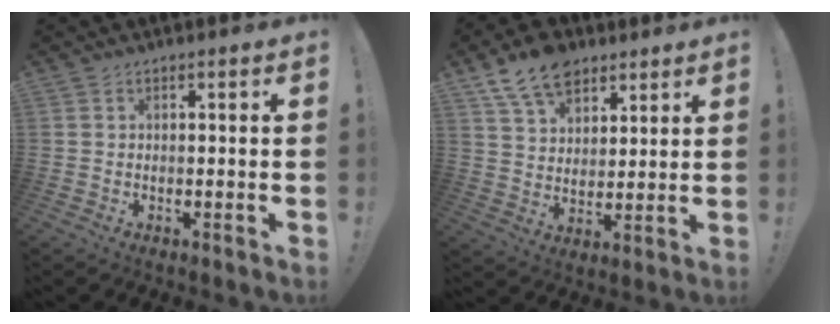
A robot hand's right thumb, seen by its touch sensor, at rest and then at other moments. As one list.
[{"total": 12.7, "force": [8.4, 8.0, 5.2], "torque": [-0.085, -0.044, 0.161]}]